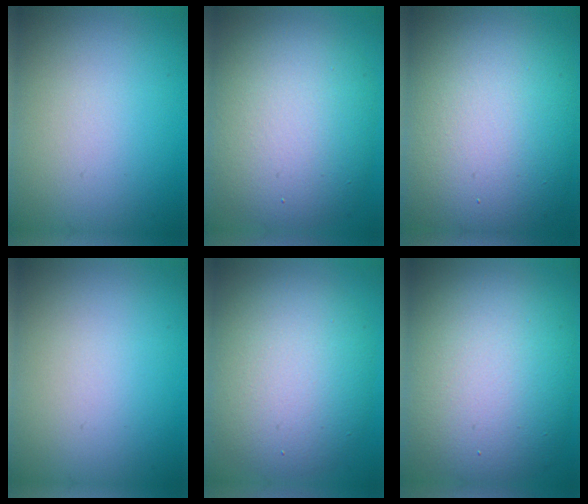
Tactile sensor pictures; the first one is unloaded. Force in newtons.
{"total": 9.2, "press": 9.2, "slide": 0.5}
{"total": 14.1, "press": 14.1, "slide": 0.2}
{"total": 0.0}
{"total": 8.3, "press": 8.3, "slide": 0.3}
{"total": 12.0, "press": 11.9, "slide": 0.6}